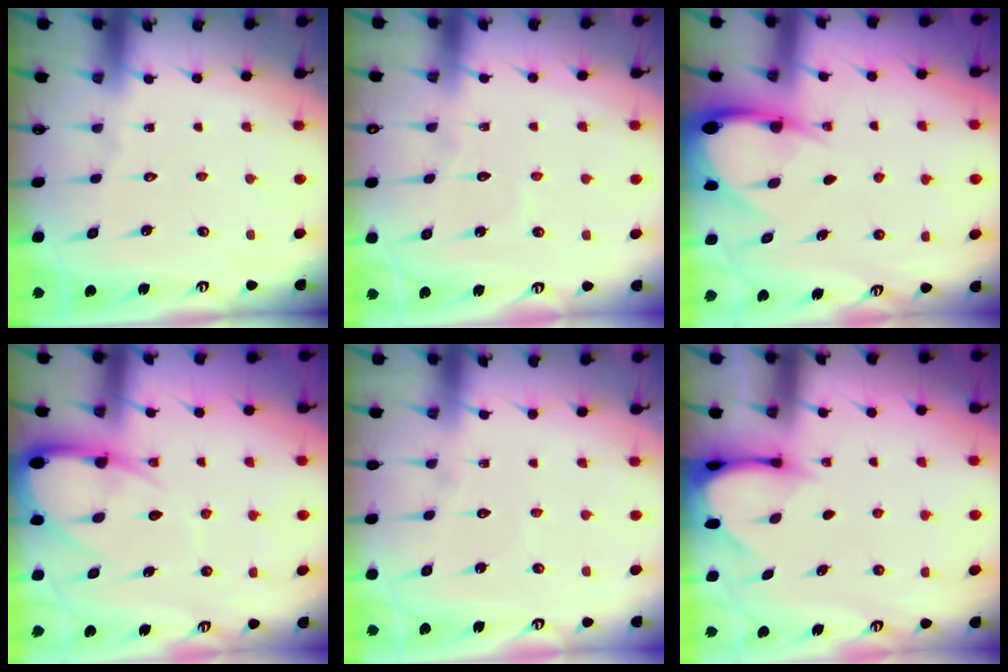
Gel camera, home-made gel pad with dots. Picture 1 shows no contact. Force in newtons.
{"total": 4.0, "press": 4.0, "slide": 0.3}
{"total": 6.3, "press": 6.3, "slide": 0.8}
{"total": 9.7, "press": 9.6, "slide": 0.9}
{"total": 2.7, "press": 2.7, "slide": 0.3}
{"total": 3.3, "press": 3.3, "slide": 0.4}